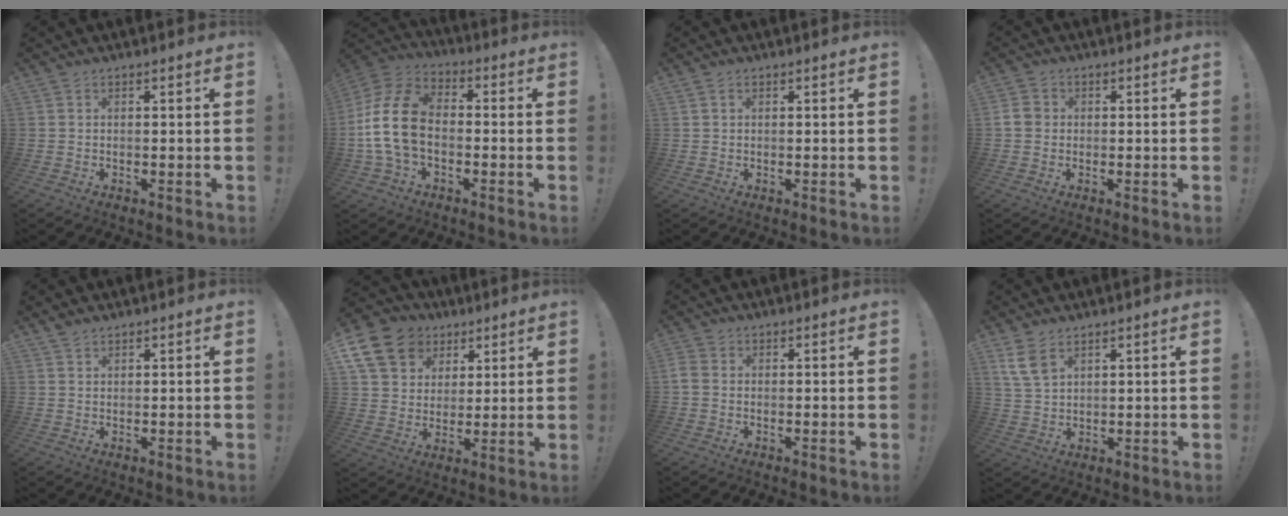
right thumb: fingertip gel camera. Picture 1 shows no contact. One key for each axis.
{"total": 16.3, "fx": -1.7, "fy": 11.2, "fz": 11.7, "tx": -0.219, "ty": 0.030, "tz": -0.023}
{"total": 0.8, "fx": 0.4, "fy": 0.6, "fz": 0.2, "tx": -0.007, "ty": 0.003, "tz": 0.009}
{"total": 3.1, "fx": -0.1, "fy": 2.9, "fz": 1.1, "tx": -0.015, "ty": 0.008, "tz": 0.000}
{"total": 1.8, "fx": 1.5, "fy": 0.7, "fz": 0.7, "tx": -0.010, "ty": -0.003, "tz": 0.027}
{"total": 15.1, "fx": 7.0, "fy": 11.7, "fz": 6.4, "tx": -0.095, "ty": -0.037, "tz": 0.142}
{"total": 2.5, "fx": -0.4, "fy": 1.9, "fz": 1.4, "tx": -0.033, "ty": 0.003, "tz": -0.007}
{"total": 7.4, "fx": 4.1, "fy": 4.6, "fz": 4.0, "tx": -0.084, "ty": -0.009, "tz": 0.082}